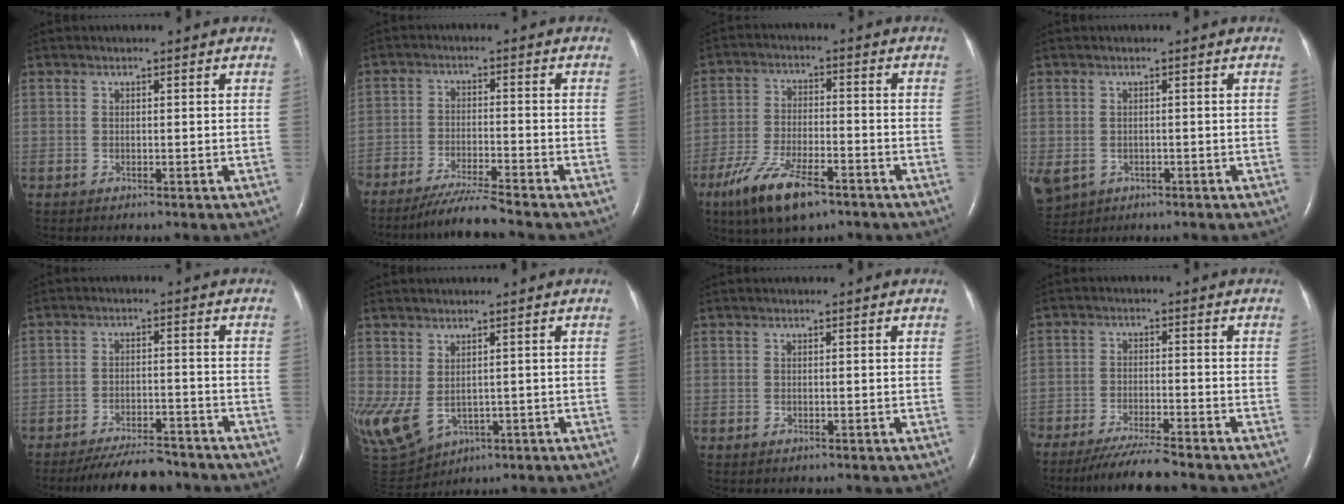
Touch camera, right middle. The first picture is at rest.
{"total": 6.2, "force": [-5.5, -0.9, 2.5], "torque": [-0.047, -0.023, -0.103]}
{"total": 10.9, "force": [-6.9, 3.3, 7.8], "torque": [-0.160, -0.018, -0.122]}
{"total": 10.5, "force": [-4.4, 8.4, 4.5], "torque": [-0.137, -0.009, -0.057]}
{"total": 9.5, "force": [-8.7, 2.0, 3.4], "torque": [-0.049, -0.005, -0.134]}
{"total": 19.2, "force": [-5.6, 14.1, 11.8], "torque": [-0.329, -0.027, -0.067]}
{"total": 0.0}
{"total": 7.5, "force": [-6.7, 0.0, 3.4], "torque": [-0.057, -0.023, -0.115]}